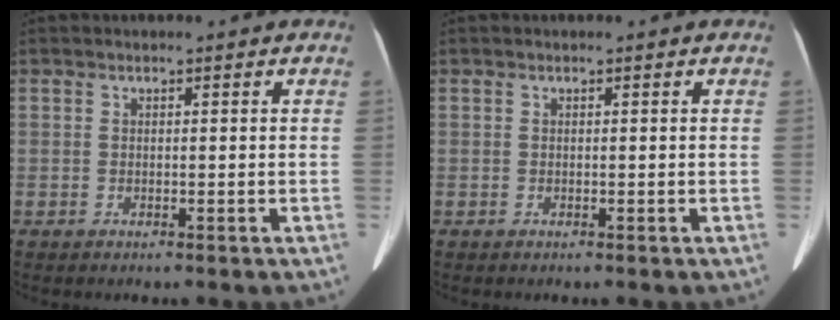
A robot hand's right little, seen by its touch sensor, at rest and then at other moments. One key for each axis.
{"total": 0.0}